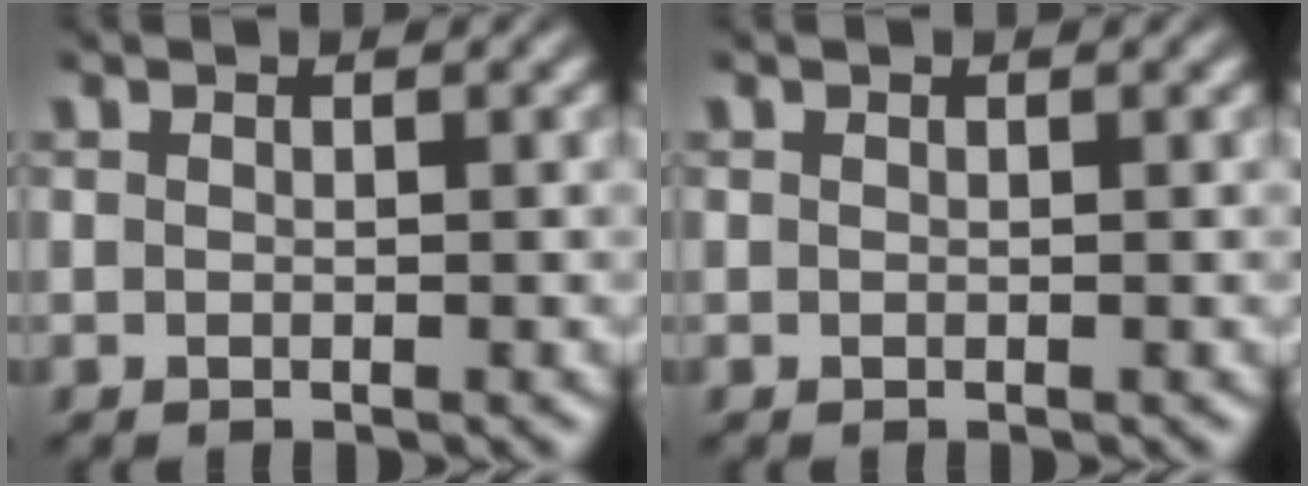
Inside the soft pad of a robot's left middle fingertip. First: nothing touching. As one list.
[{"total": 0.0}]